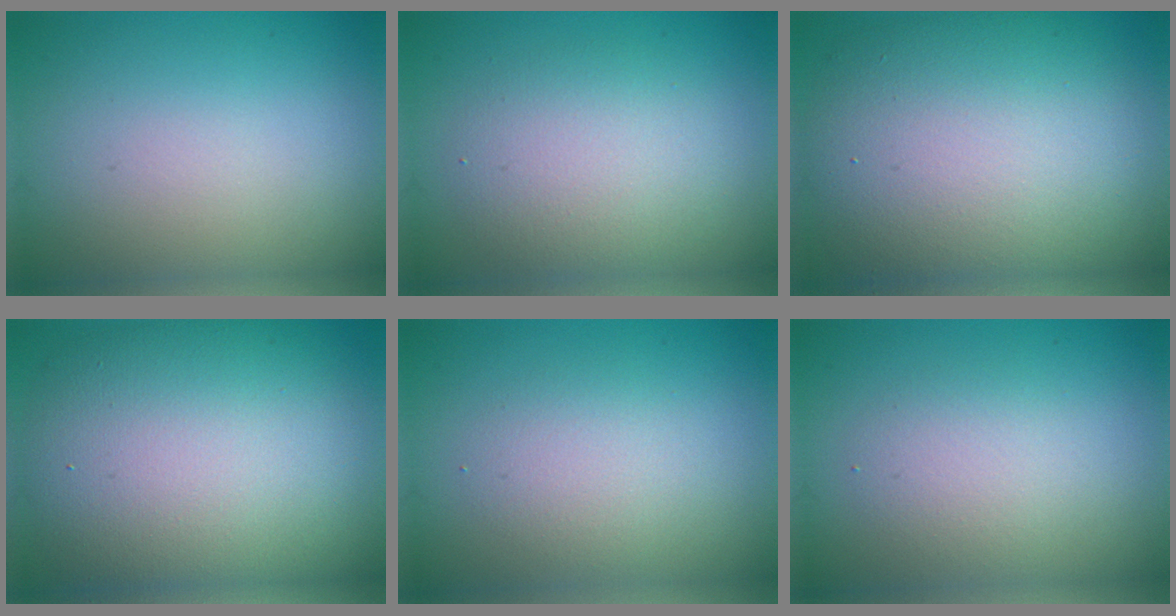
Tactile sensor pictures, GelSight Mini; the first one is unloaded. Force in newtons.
{"total": 4.2, "press": 4.2, "slide": 0.1}
{"total": 11.9, "press": 11.9, "slide": 0.5}
{"total": 12.4, "press": 12.3, "slide": 1.1}
{"total": 2.3, "press": 2.3, "slide": 0.1}
{"total": 2.5, "press": 2.5, "slide": 0.2}